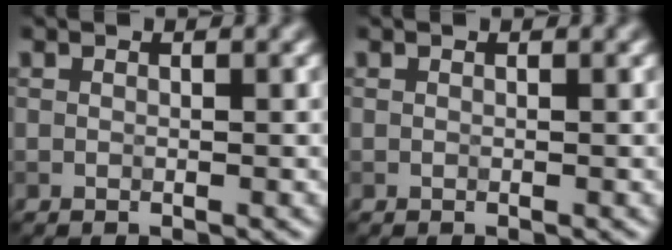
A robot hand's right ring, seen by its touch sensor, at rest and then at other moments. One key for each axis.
{"total": 0.0}